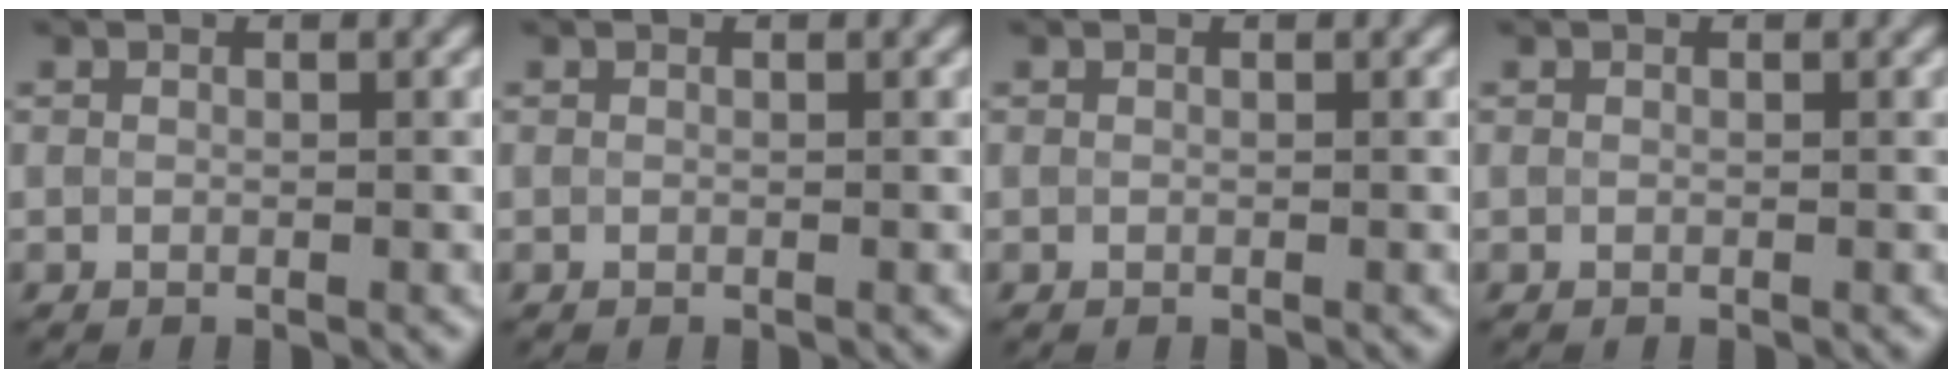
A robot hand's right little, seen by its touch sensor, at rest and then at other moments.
{"total": 0.0}
{"total": 0.0}
{"total": 0.0}